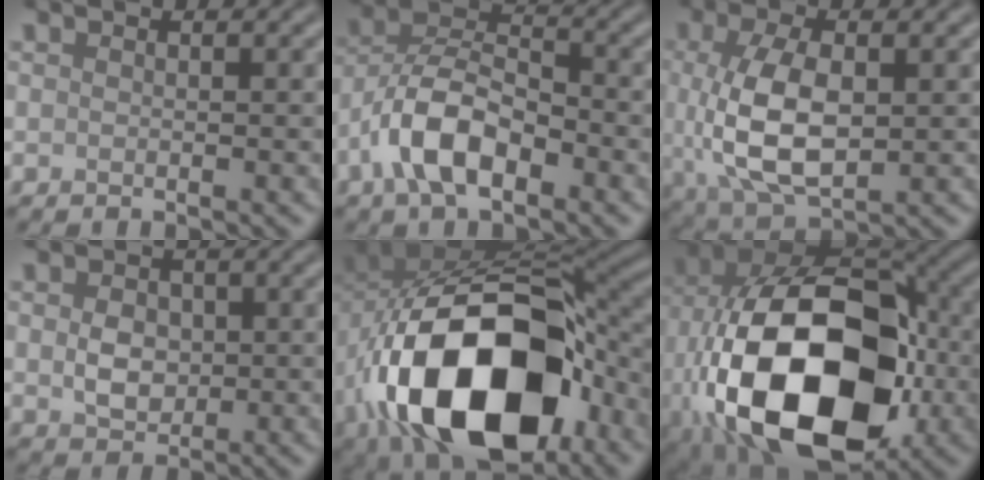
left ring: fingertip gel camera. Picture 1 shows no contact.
{"total": 6.8, "force": [-3.2, 3.4, 5.0], "torque": [-0.084, 0.012, -0.069]}
{"total": 7.7, "force": [0.0, 4.0, 6.6], "torque": [-0.144, -0.005, 0.004]}
{"total": 2.9, "force": [0.2, 2.4, 1.7], "torque": [-0.035, -0.003, 0.000]}
{"total": 18.2, "force": [-5.8, 11.3, 13.0], "torque": [-0.231, -0.038, -0.086]}
{"total": 19.5, "force": [-4.7, 12.2, 14.5], "torque": [-0.281, -0.027, -0.073]}